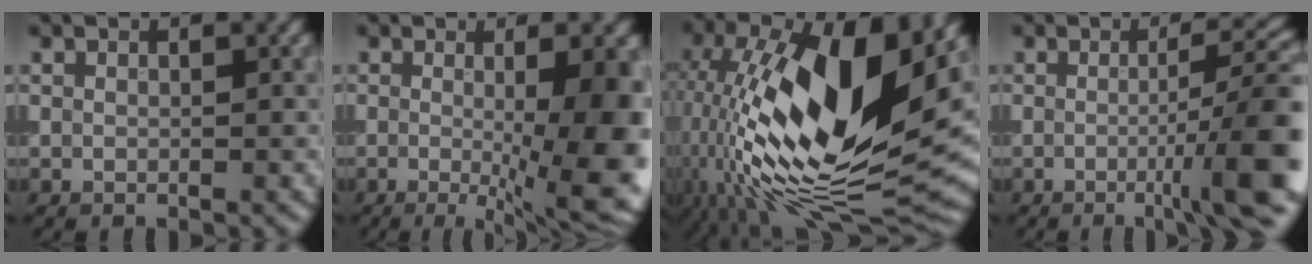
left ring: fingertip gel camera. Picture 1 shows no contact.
{"total": 10.3, "force": [-0.8, 2.3, 10.0], "torque": [-0.130, -0.025, -0.007]}
{"total": 17.8, "force": [3.1, 8.2, 15.5], "torque": [-0.298, -0.001, 0.051]}
{"total": 9.2, "force": [-1.6, 1.8, 8.9], "torque": [-0.113, 0.003, -0.029]}